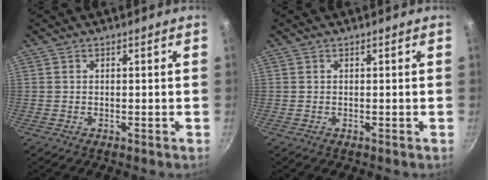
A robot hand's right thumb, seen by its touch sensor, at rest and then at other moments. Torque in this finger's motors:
{"motor_torque": [0.00, 0.00, 0.00, 0.00, 0.00]}